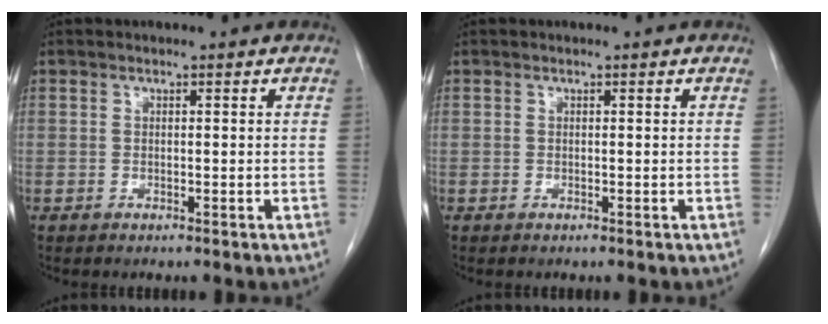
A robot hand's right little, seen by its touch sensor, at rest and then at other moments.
{"total": 0.0}